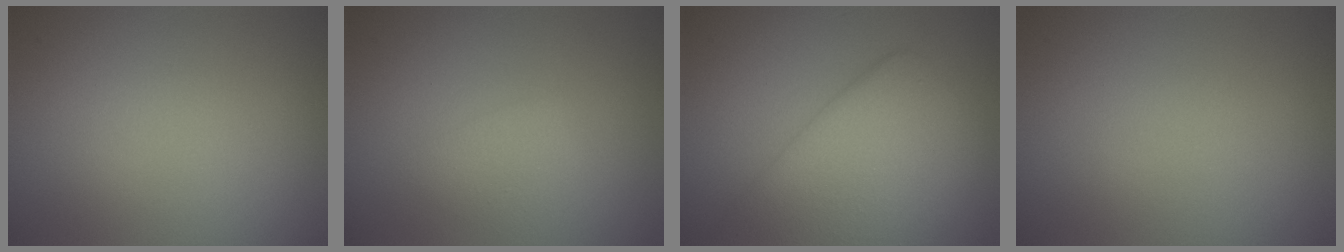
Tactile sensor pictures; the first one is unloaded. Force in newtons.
{"total": 1.5, "press": 1.5, "slide": 0.1}
{"total": 6.7, "press": 6.7, "slide": 0.1}
{"total": 0.0}